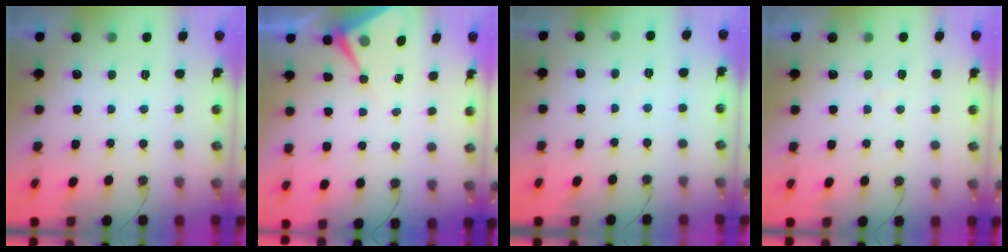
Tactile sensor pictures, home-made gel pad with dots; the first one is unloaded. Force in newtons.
{"total": 6.3, "press": 6.3, "slide": 0.7}
{"total": 3.2, "press": 3.2, "slide": 0.5}
{"total": 3.5, "press": 3.5, "slide": 0.6}